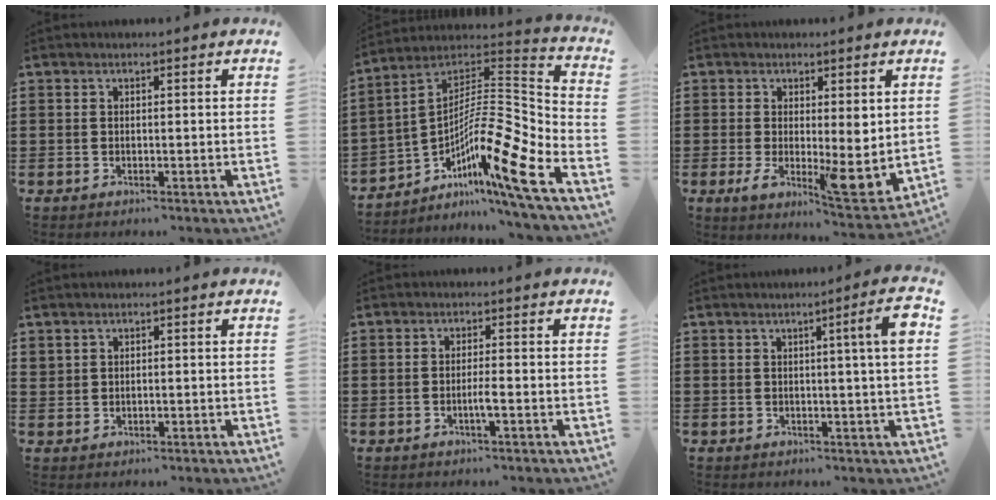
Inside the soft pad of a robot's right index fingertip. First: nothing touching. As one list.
[{"total": 14.0, "force": [-6.5, 2.0, 12.3], "torque": [-0.205, -0.023, -0.128]}, {"total": 6.3, "force": [0.6, 2.5, 5.8], "torque": [-0.080, -0.023, 0.013]}, {"total": 0.9, "force": [0.6, 0.6, 0.3], "torque": [-0.009, 0.003, 0.012]}, {"total": 2.2, "force": [-0.9, 0.0, 2.0], "torque": [-0.036, 0.000, -0.018]}, {"total": 5.6, "force": [1.5, -0.2, 5.4], "torque": [-0.088, -0.011, 0.017]}]